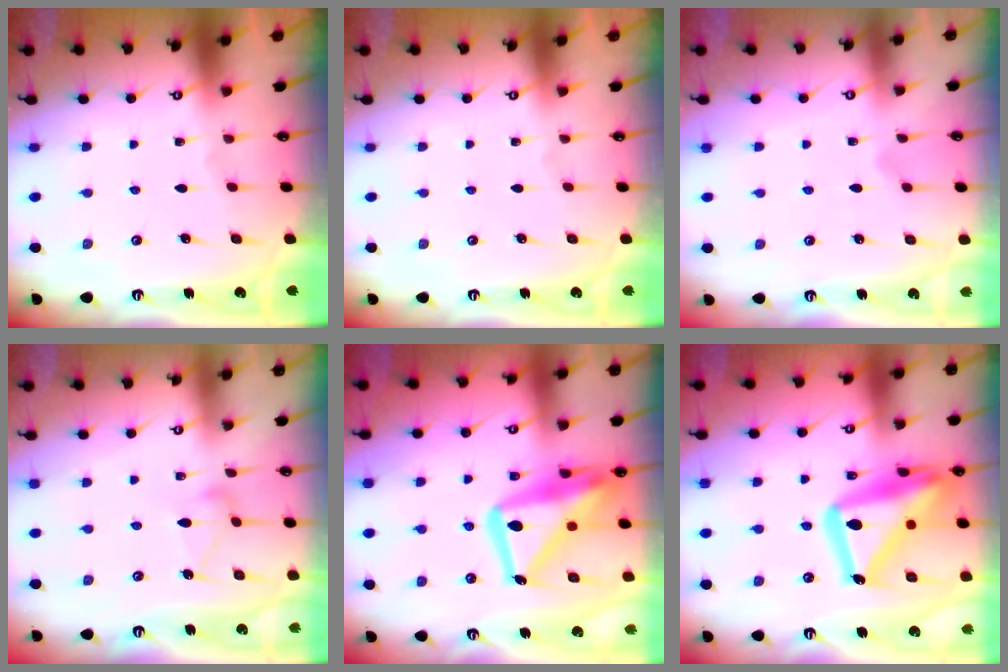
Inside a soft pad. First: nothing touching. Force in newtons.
{"total": 0.0}
{"total": 6.4, "press": 6.4, "slide": 0.3}
{"total": 8.7, "press": 8.7, "slide": 0.5}
{"total": 20.7, "press": 20.6, "slide": 2.0}
{"total": 23.4, "press": 23.3, "slide": 2.2}